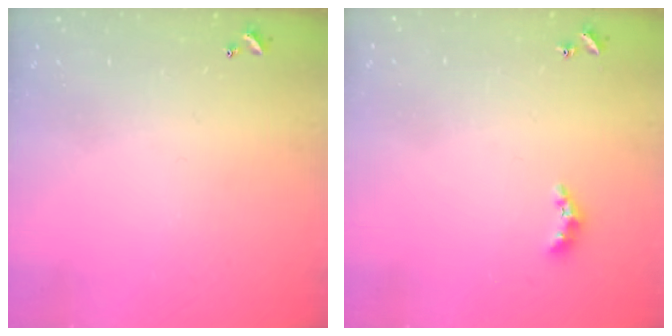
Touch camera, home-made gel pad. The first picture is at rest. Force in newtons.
{"total": 3.3, "press": 3.3, "slide": 0.6}